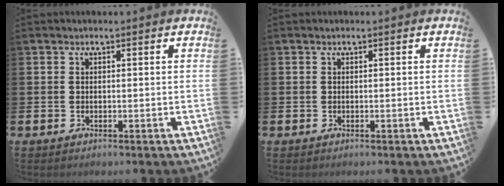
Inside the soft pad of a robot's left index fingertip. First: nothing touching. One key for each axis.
{"total": 0.0}